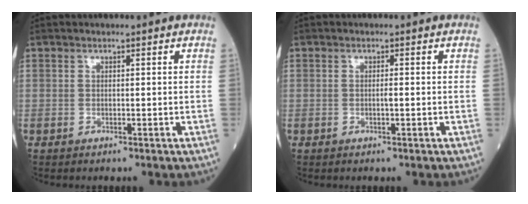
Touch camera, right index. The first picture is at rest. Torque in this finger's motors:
{"motor_torque": [-0.08, -0.02, -0.02, 0.00]}